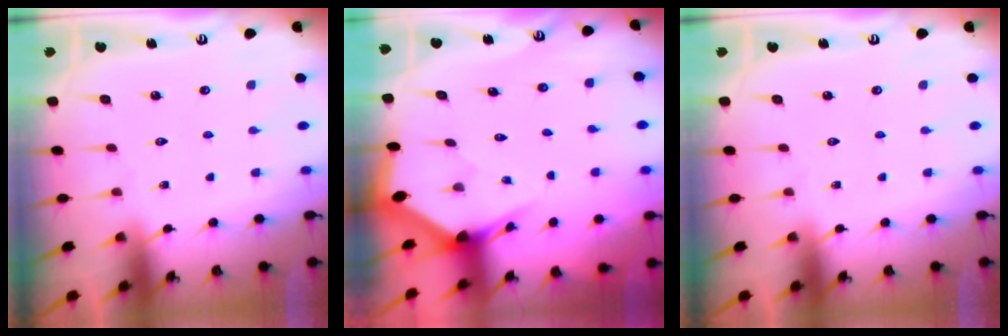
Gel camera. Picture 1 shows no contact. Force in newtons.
{"total": 3.0, "press": 3.0, "slide": 0.1}
{"total": 0.0}